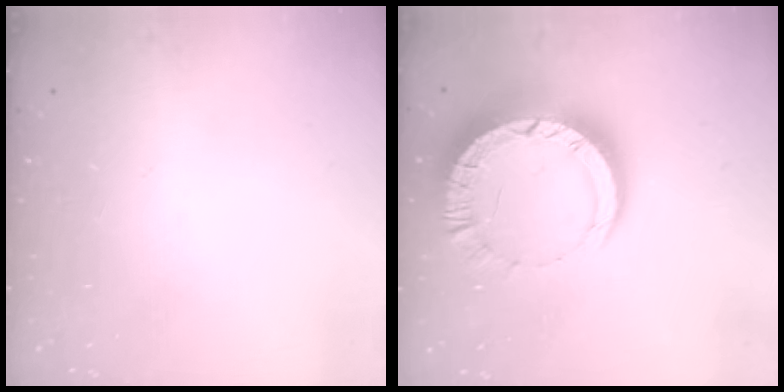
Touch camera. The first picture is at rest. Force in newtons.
{"total": 12.7, "press": 12.6, "slide": 1.3}